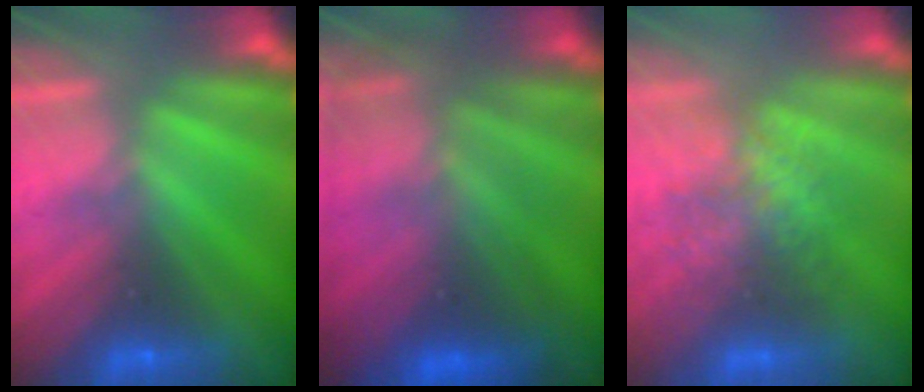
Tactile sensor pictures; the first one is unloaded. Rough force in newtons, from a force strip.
{"total": 5.6}
{"total": 3.4}